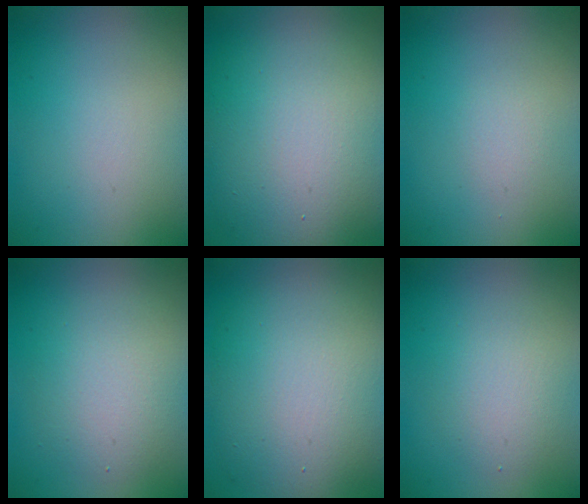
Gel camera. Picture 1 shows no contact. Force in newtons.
{"total": 13.9, "press": 13.9, "slide": 1.0}
{"total": 0.9, "press": 0.9, "slide": 0.0}
{"total": 4.2, "press": 4.2, "slide": 0.4}
{"total": 10.6, "press": 10.6, "slide": 0.6}
{"total": 2.8, "press": 2.8, "slide": 0.2}